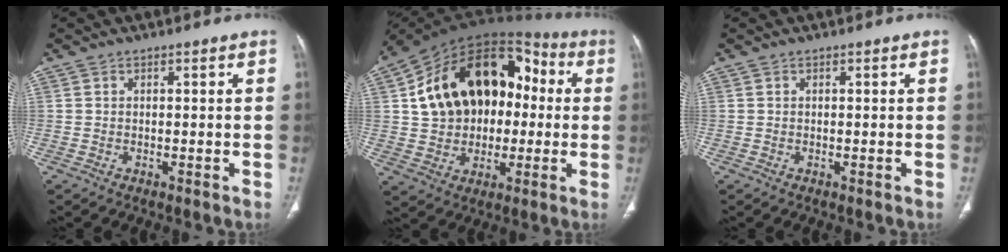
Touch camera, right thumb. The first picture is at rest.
{"total": 24.6, "force": [2.9, 17.2, 17.3], "torque": [-0.260, 0.042, 0.051]}
{"total": 0.0}